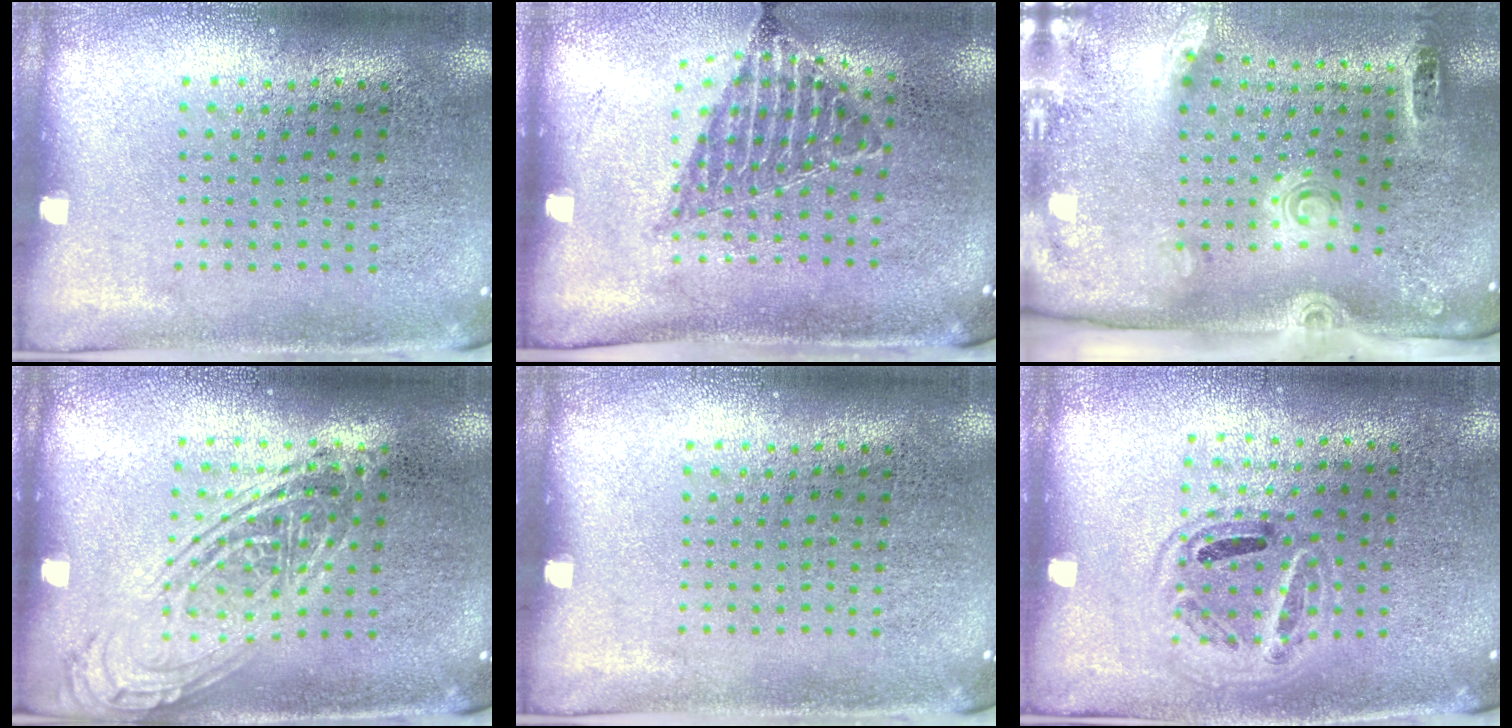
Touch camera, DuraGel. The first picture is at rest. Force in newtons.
{"total": 1.0, "press": 0.9, "slide": 0.4}
{"total": 2.9, "press": 2.0, "slide": 2.1}
{"total": 2.5, "press": 2.5, "slide": 0.2}
{"total": 0.0}
{"total": 0.9, "press": 0.8, "slide": 0.4}